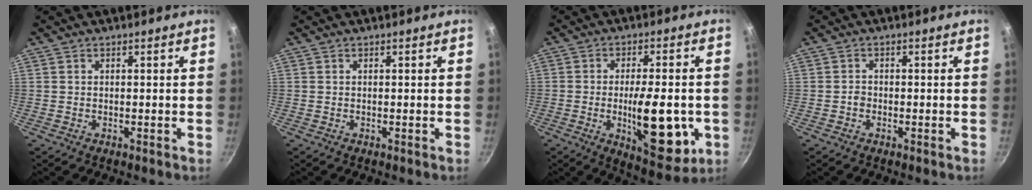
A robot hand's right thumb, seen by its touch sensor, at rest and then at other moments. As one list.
[{"total": 0.0}, {"total": 16.1, "force": [-3.2, 6.4, 14.4], "torque": [-0.185, -0.006, -0.038]}, {"total": 1.1, "force": [-0.5, 0.9, 0.4], "torque": [-0.003, 0.006, -0.008]}]